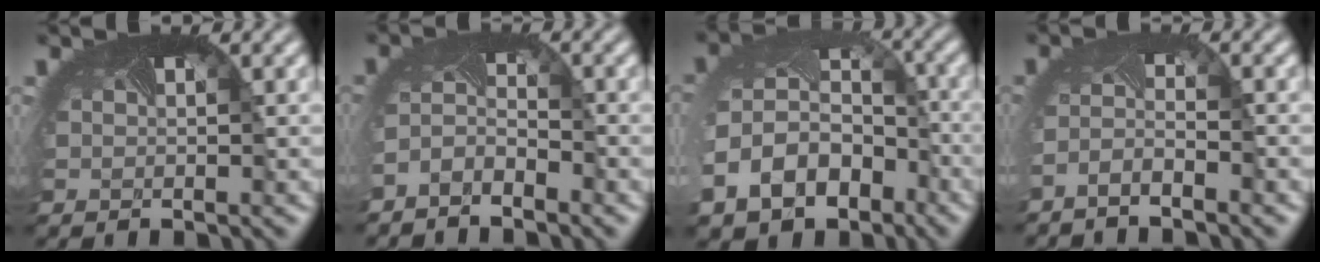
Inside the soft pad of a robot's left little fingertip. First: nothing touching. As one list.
[{"total": 2.2, "force": [-2.1, 0.3, -0.1], "torque": [-0.026, -0.012, -0.045]}, {"total": 10.3, "force": [-5.0, 7.7, 4.7], "torque": [-0.134, -0.045, -0.073]}, {"total": 2.0, "force": [-1.9, -0.3, 0.5], "torque": [-0.033, -0.014, -0.041]}]